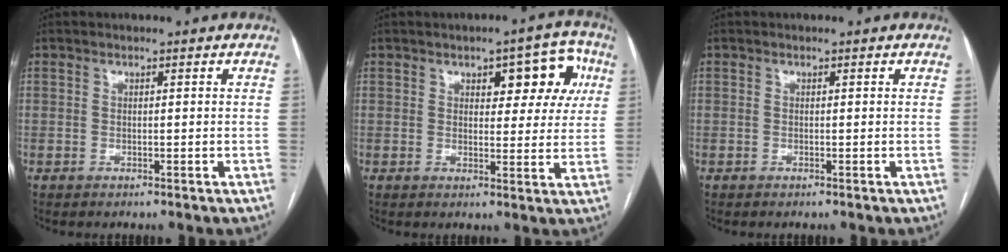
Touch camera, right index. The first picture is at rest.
{"total": 8.4, "force": [3.2, 3.7, 6.8], "torque": [-0.066, 0.024, 0.037]}
{"total": 0.0}